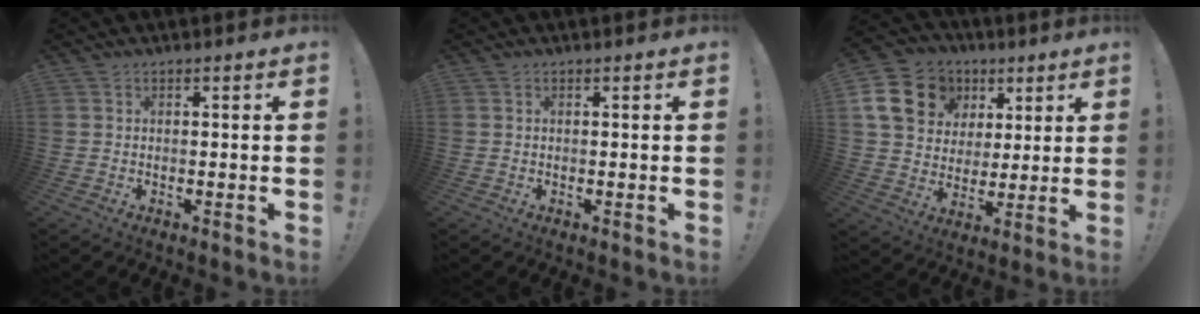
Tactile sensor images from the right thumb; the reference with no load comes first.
{"total": 0.0}
{"total": 17.5, "force": [6.5, 14.3, 7.6], "torque": [-0.111, -0.014, 0.146]}